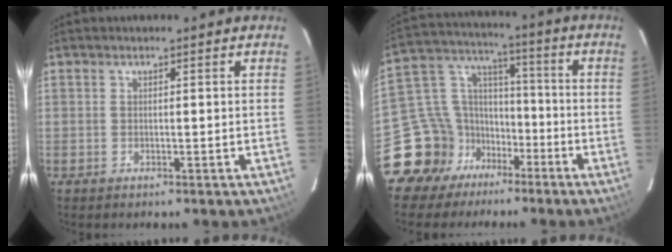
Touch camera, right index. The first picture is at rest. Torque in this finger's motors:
{"motor_torque": [-0.83, -0.42, -0.96, -0.21]}